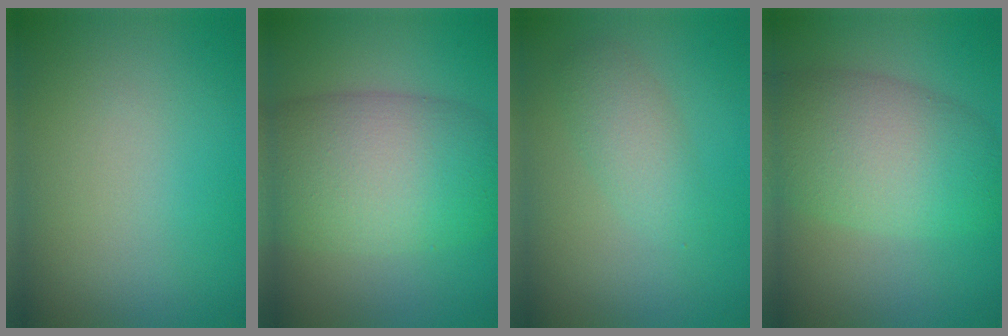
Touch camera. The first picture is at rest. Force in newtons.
{"total": 9.8, "press": 9.8, "slide": 0.4}
{"total": 2.4, "press": 2.4, "slide": 0.2}
{"total": 7.7, "press": 7.7, "slide": 0.3}